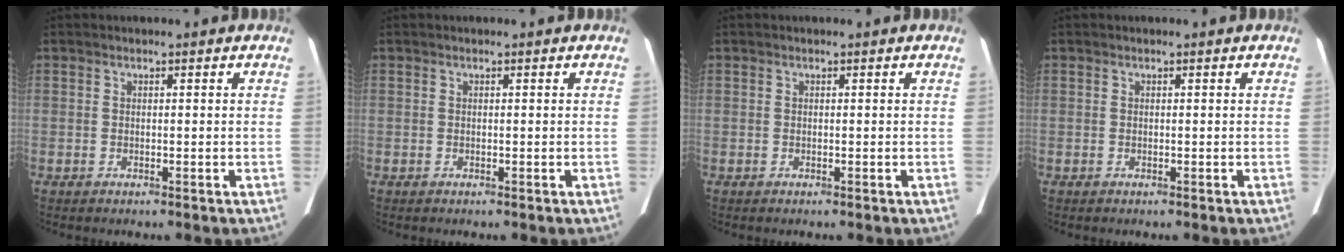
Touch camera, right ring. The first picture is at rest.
{"total": 0.0}
{"total": 0.0}
{"total": 0.0}